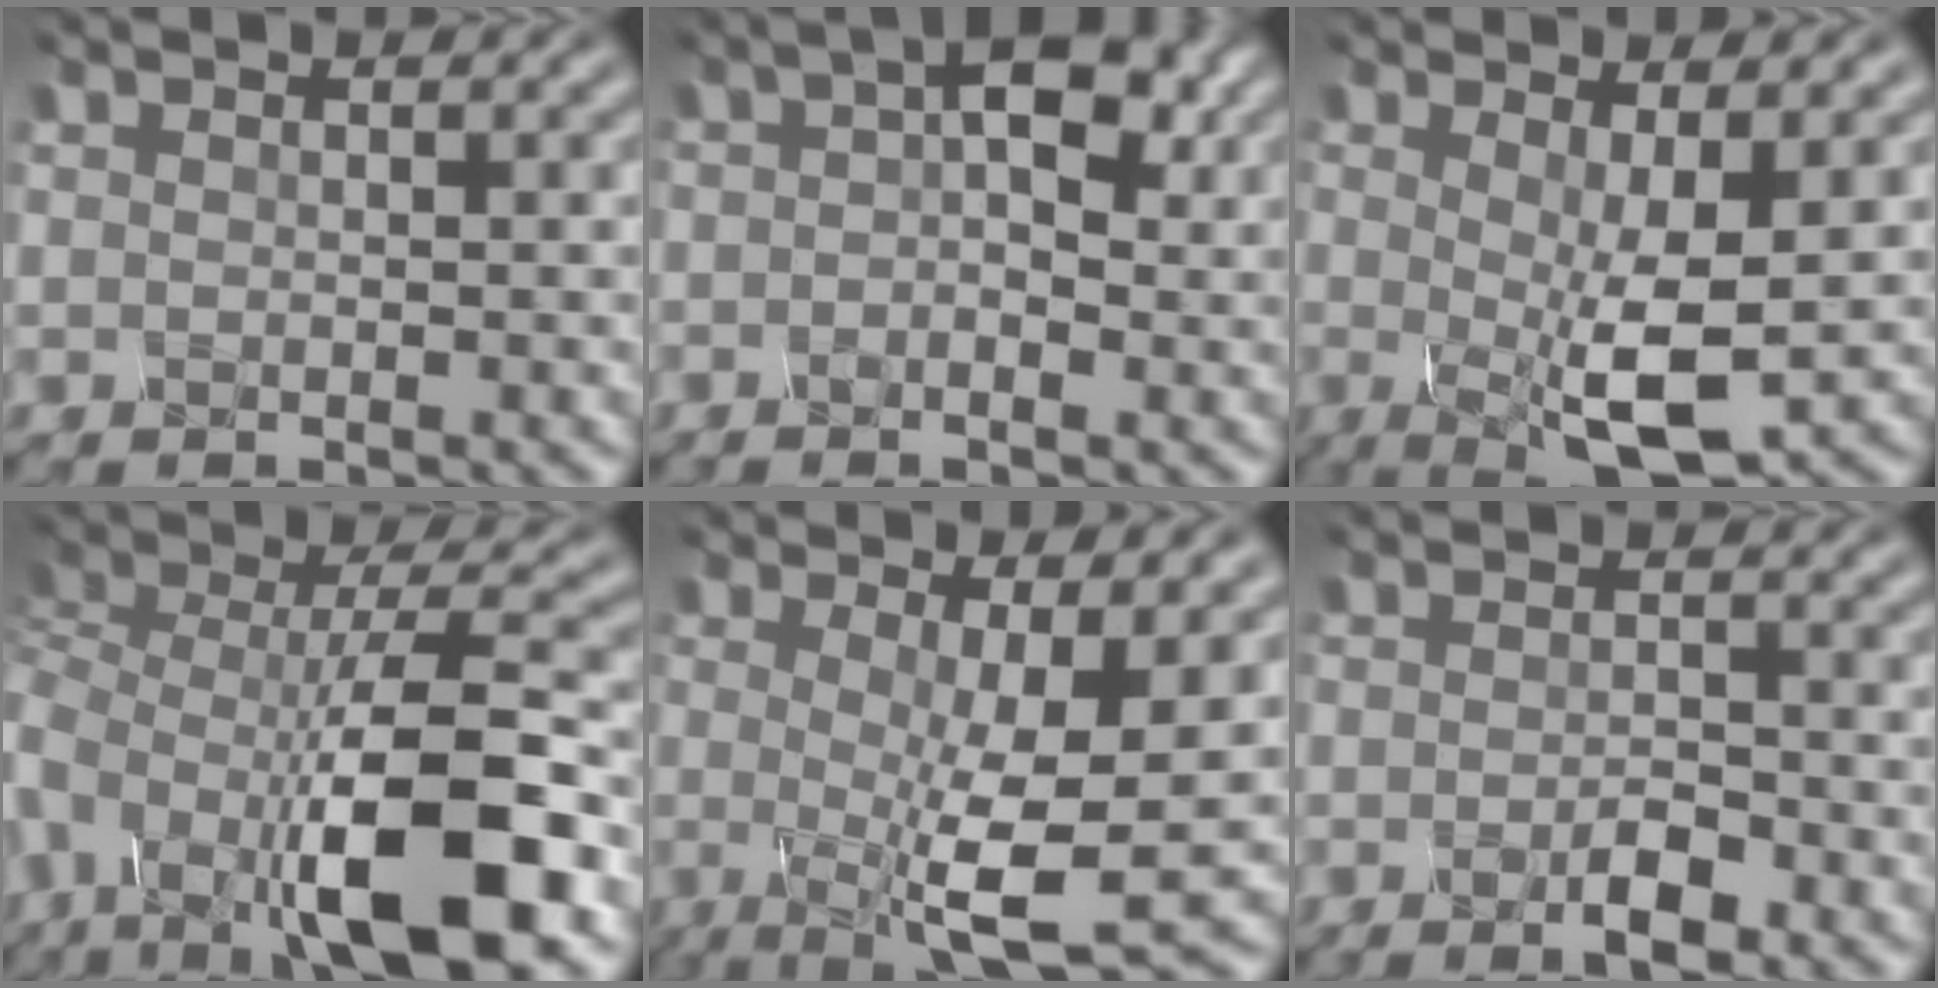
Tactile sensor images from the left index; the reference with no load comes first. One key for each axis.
{"total": 5.9, "fx": 1.0, "fy": 3.2, "fz": 4.9, "tx": -0.069, "ty": 0.007, "tz": 0.004}
{"total": 6.3, "fx": -0.4, "fy": 1.8, "fz": 6.1, "tx": -0.104, "ty": -0.011, "tz": -0.008}
{"total": 12.7, "fx": -5.0, "fy": 4.9, "fz": 10.6, "tx": -0.186, "ty": -0.001, "tz": -0.094}
{"total": 8.4, "fx": -1.2, "fy": 1.9, "fz": 8.1, "tx": -0.121, "ty": -0.010, "tz": -0.022}
{"total": 2.5, "fx": -1.8, "fy": 0.5, "fz": 1.7, "tx": -0.032, "ty": -0.006, "tz": -0.031}